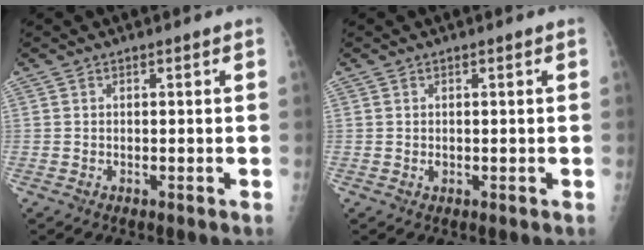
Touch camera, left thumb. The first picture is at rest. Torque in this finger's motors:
{"motor_torque": [0.11, 0.15, 0.32, 0.27, -0.03]}